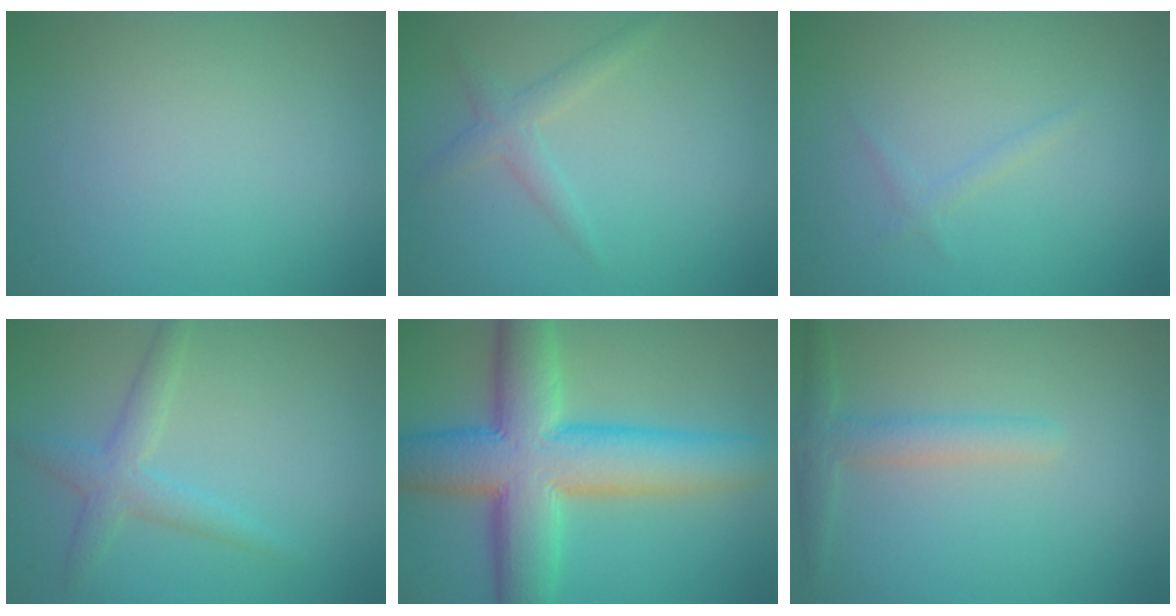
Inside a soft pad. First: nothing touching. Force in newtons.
{"total": 1.7, "press": 1.7, "slide": 0.1}
{"total": 0.8, "press": 0.8, "slide": 0.0}
{"total": 2.6, "press": 2.6, "slide": 0.0}
{"total": 11.5, "press": 11.5, "slide": 0.3}
{"total": 2.4, "press": 2.4, "slide": 0.2}